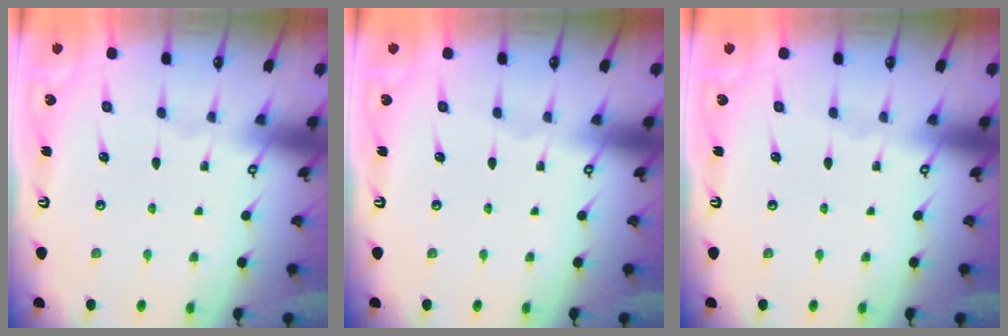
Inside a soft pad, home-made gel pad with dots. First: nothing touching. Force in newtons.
{"total": 0.0}
{"total": 0.0}